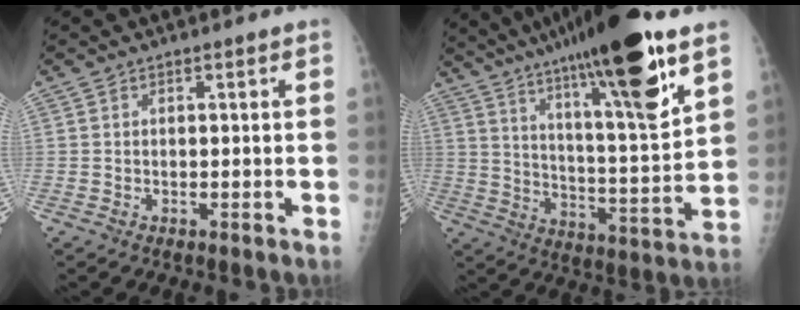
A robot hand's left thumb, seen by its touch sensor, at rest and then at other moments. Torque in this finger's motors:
{"motor_torque": [2.44, 1.46, 1.67, -1.10, 0.56]}